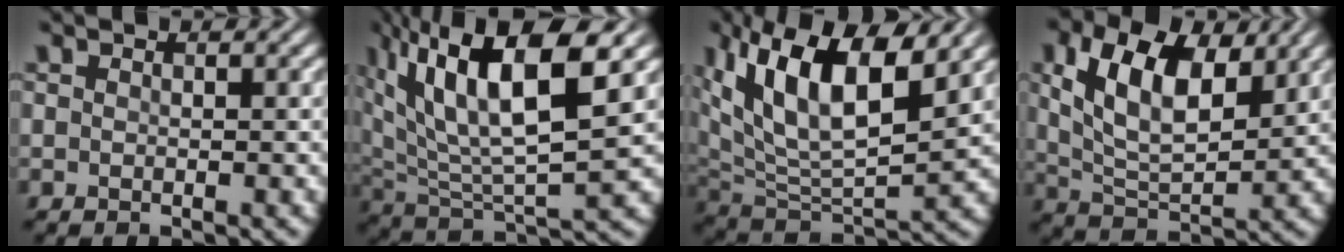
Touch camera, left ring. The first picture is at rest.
{"total": 12.7, "force": [6.0, 3.9, 10.5], "torque": [-0.196, 0.015, 0.108]}
{"total": 12.3, "force": [5.7, 5.0, 9.7], "torque": [-0.180, 0.005, 0.103]}
{"total": 8.9, "force": [3.3, 4.8, 6.7], "torque": [-0.134, 0.003, 0.059]}